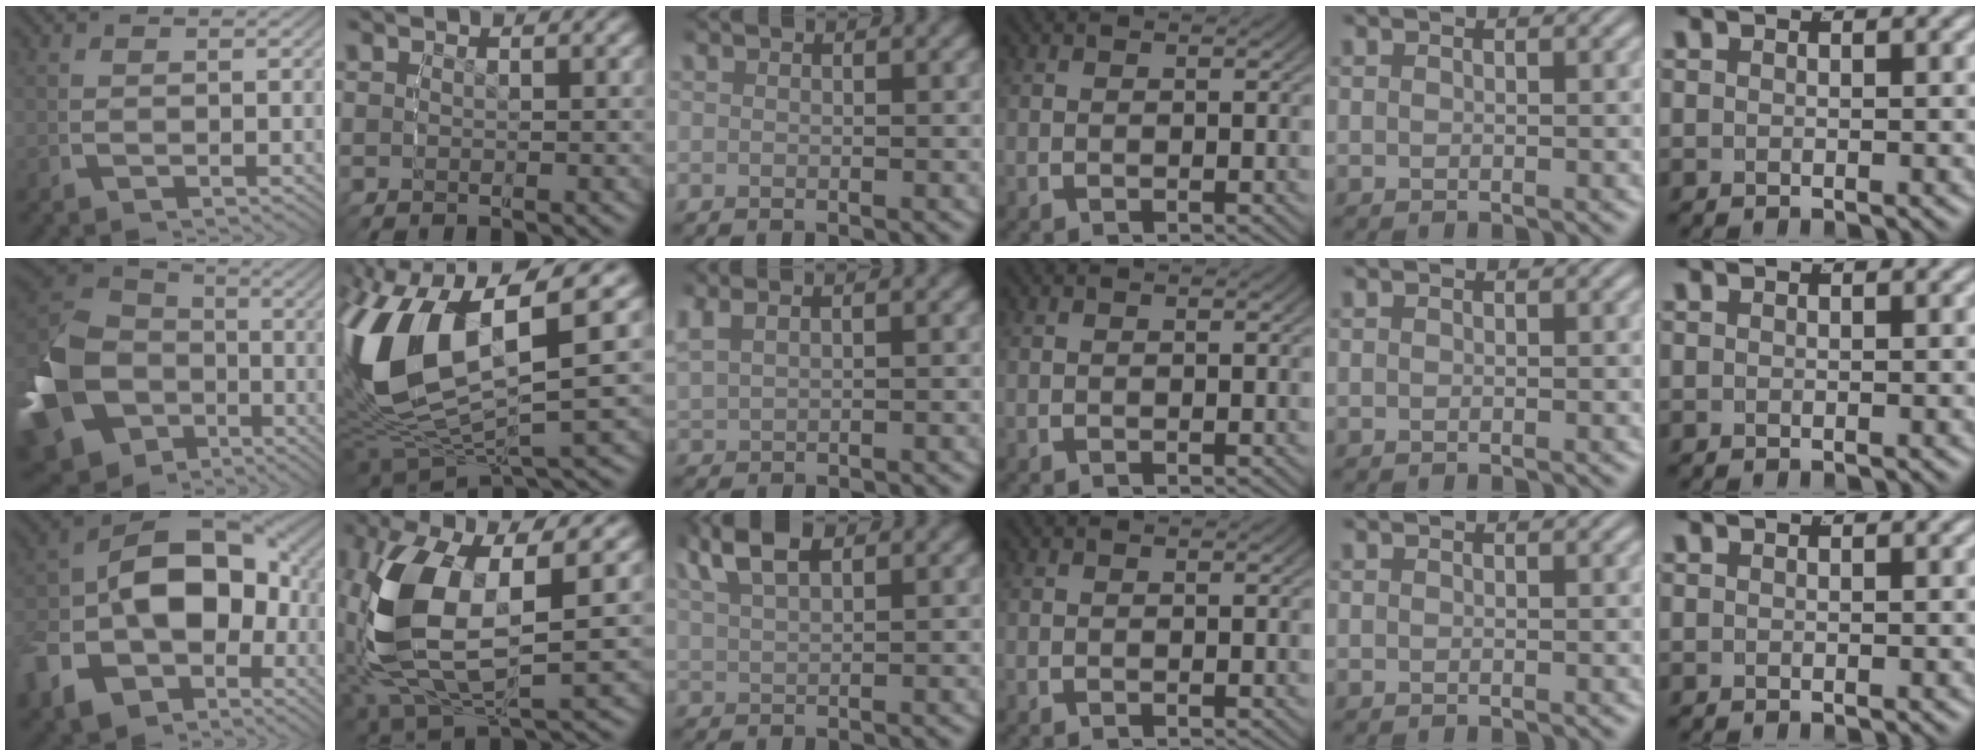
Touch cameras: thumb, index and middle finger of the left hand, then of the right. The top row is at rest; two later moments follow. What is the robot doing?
{"motion": "lift_and_place", "object": "pen"}